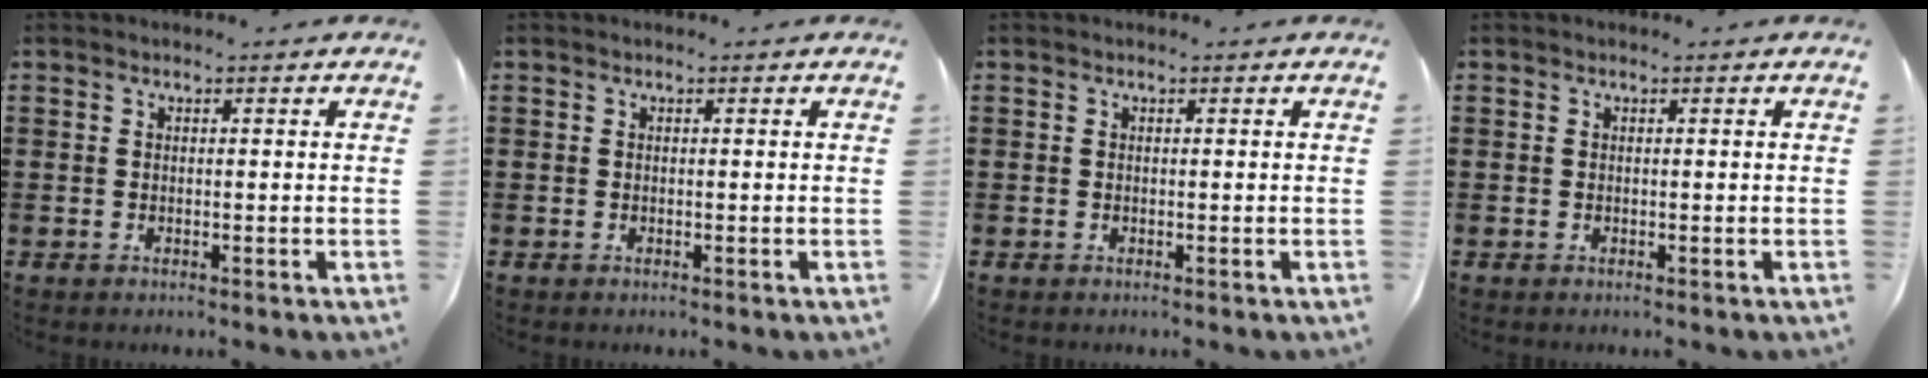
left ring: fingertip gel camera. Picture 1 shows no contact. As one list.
[{"total": 0.0}, {"total": 0.0}, {"total": 0.0}]